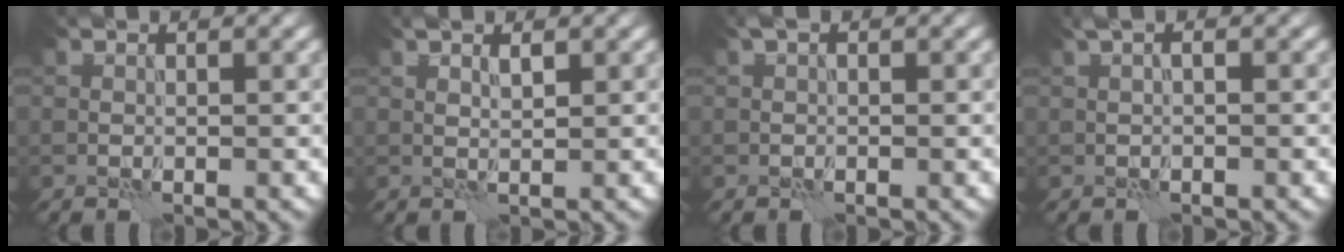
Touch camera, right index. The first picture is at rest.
{"total": 1.3, "force": [0.7, 0.4, 1.1], "torque": [-0.019, -0.003, 0.014]}
{"total": 0.8, "force": [0.1, 0.4, 0.7], "torque": [-0.012, 0.004, 0.000]}
{"total": 1.9, "force": [0.6, 0.8, 1.6], "torque": [-0.014, 0.009, -0.001]}